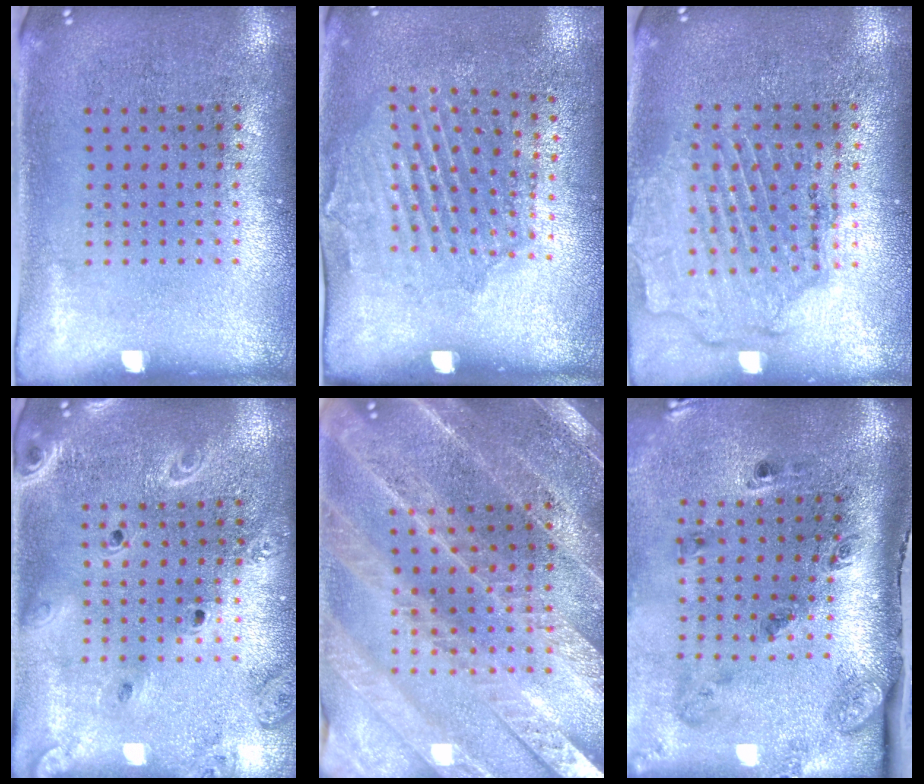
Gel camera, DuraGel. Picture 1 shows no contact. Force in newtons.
{"total": 1.8, "press": 1.3, "slide": 1.2}
{"total": 1.6, "press": 1.6, "slide": 0.5}
{"total": 2.0, "press": 1.9, "slide": 0.7}
{"total": 2.8, "press": 2.8, "slide": 0.5}
{"total": 2.8, "press": 1.7, "slide": 2.2}